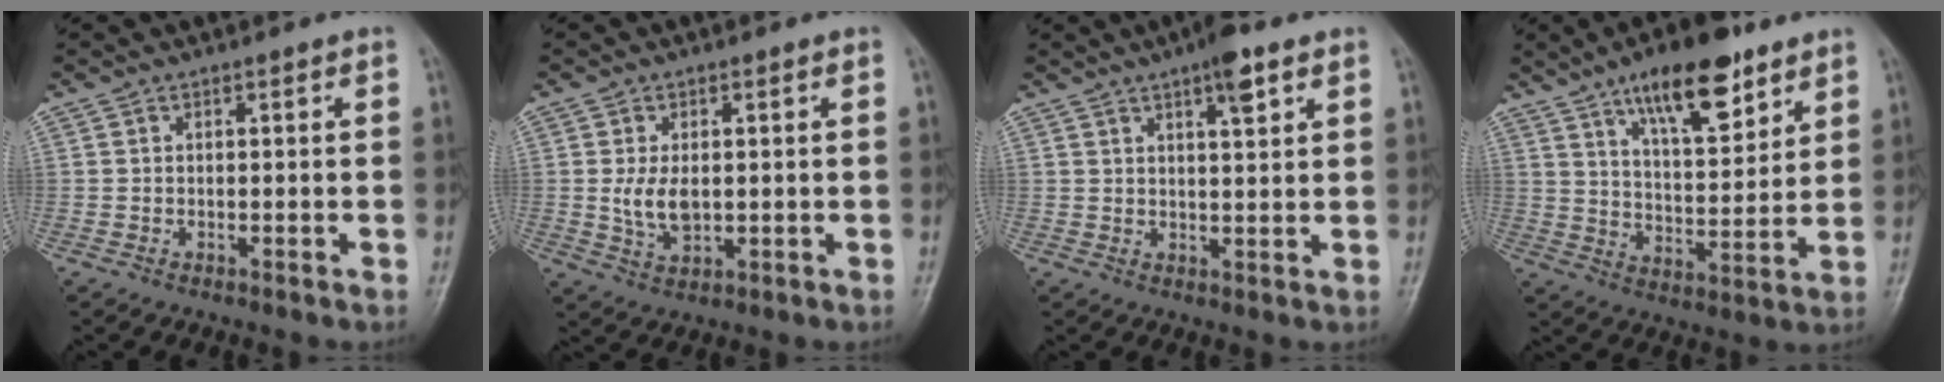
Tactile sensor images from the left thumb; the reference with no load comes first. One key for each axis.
{"total": 5.5, "fx": 0.2, "fy": 3.2, "fz": 4.5, "tx": -0.084, "ty": -0.009, "tz": 0.010}
{"total": 5.9, "fx": 3.3, "fy": 1.5, "fz": 4.6, "tx": -0.062, "ty": -0.010, "tz": 0.048}
{"total": 15.5, "fx": 9.5, "fy": 5.8, "fz": 10.8, "tx": -0.139, "ty": -0.047, "tz": 0.156}